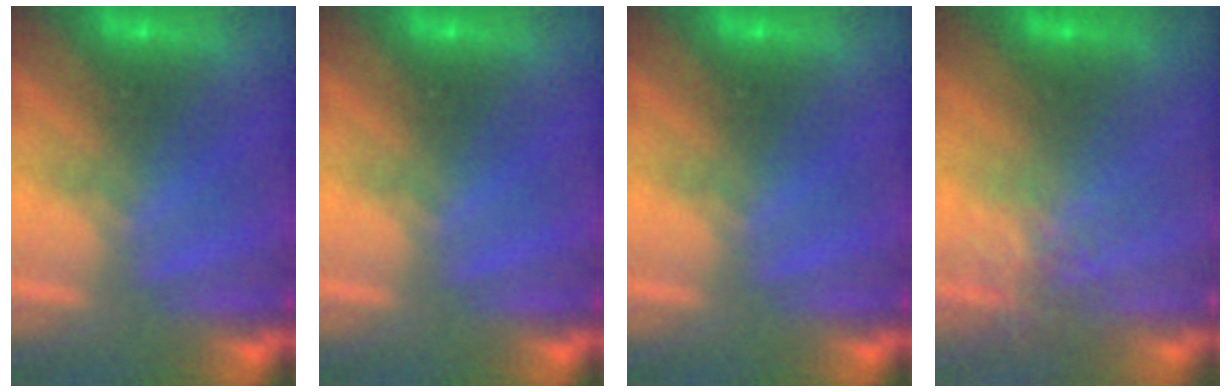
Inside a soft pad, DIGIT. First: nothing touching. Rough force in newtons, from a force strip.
{"total": 0.0}
{"total": 0.0}
{"total": 2.7}